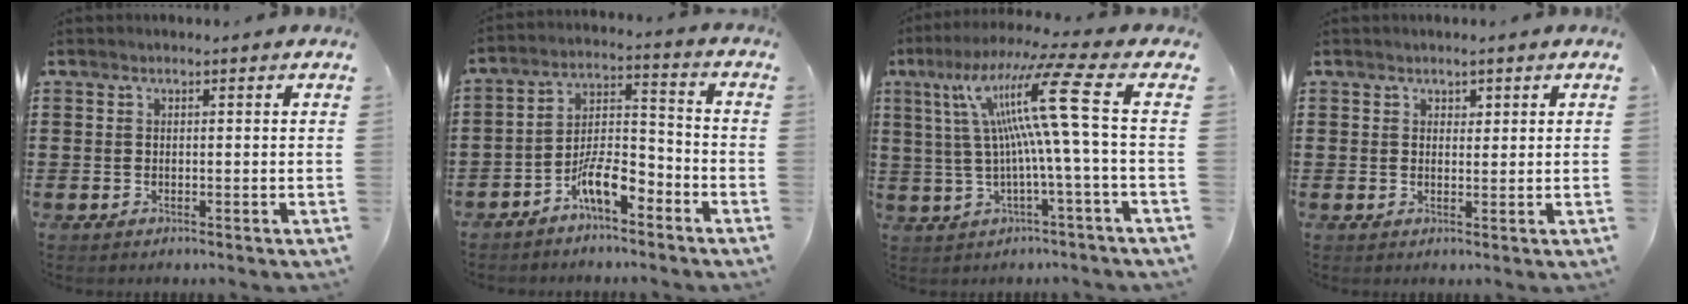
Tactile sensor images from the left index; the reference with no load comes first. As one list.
[{"total": 8.1, "force": [-5.7, 2.5, 5.1], "torque": [-0.103, 0.012, -0.110]}, {"total": 12.9, "force": [2.0, -0.6, 12.7], "torque": [-0.257, -0.007, 0.014]}, {"total": 1.1, "force": [0.9, 0.6, 0.2], "torque": [-0.006, 0.003, 0.017]}]